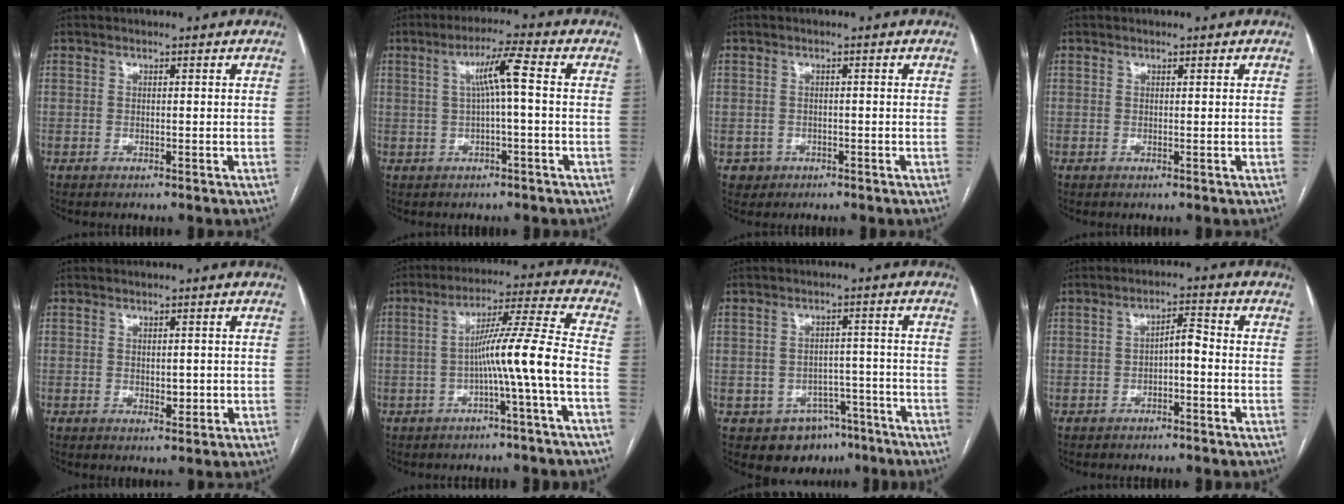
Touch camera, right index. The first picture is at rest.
{"total": 5.5, "force": [0.6, -0.2, 5.5], "torque": [-0.097, 0.015, 0.013]}
{"total": 2.2, "force": [-0.9, 2.0, -0.1], "torque": [0.006, 0.010, -0.012]}
{"total": 0.0}
{"total": 2.2, "force": [0.0, 1.3, 1.8], "torque": [-0.025, -0.004, 0.006]}
{"total": 10.0, "force": [-2.9, -1.7, 9.4], "torque": [-0.153, 0.022, -0.047]}
{"total": 7.6, "force": [-4.5, 5.9, 1.6], "torque": [-0.004, 0.025, -0.052]}
{"total": 3.2, "force": [-1.0, 1.0, 2.9], "torque": [-0.046, 0.015, -0.015]}